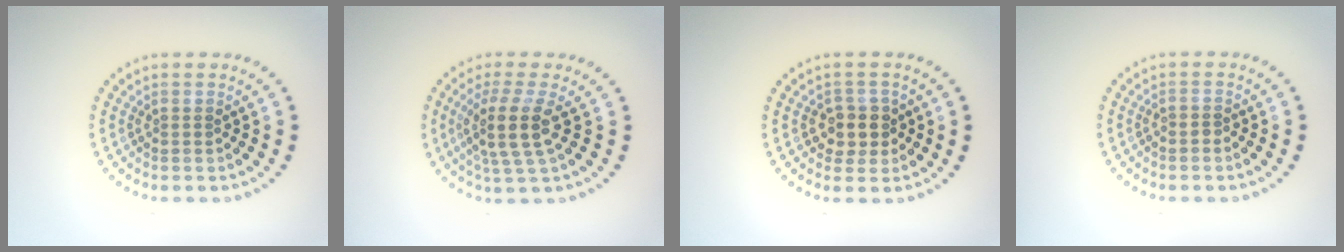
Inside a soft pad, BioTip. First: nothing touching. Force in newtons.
{"total": 4.0, "press": 3.1, "slide": 2.5}
{"total": 2.7, "press": 2.5, "slide": 1.0}
{"total": 0.6, "press": 0.3, "slide": 0.5}